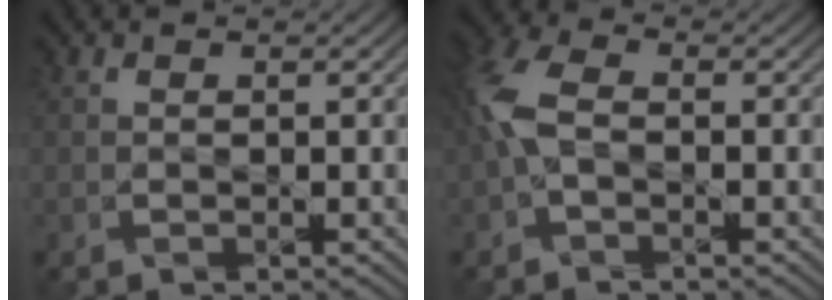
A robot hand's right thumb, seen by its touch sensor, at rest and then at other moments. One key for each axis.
{"total": 5.9, "fx": -0.8, "fy": 3.2, "fz": 4.9, "tx": -0.141, "ty": 0.010, "tz": -0.025}